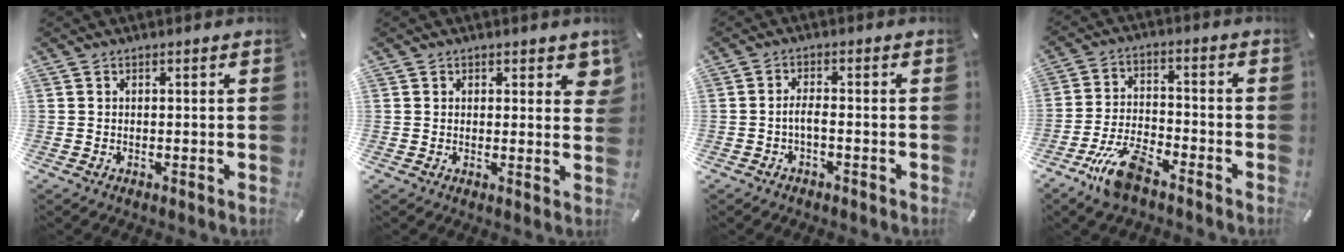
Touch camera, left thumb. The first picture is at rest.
{"total": 1.9, "force": [1.0, 1.2, 1.1], "torque": [0.002, -0.006, 0.012]}
{"total": 2.8, "force": [-1.3, 0.9, 2.3], "torque": [-0.047, 0.005, -0.026]}
{"total": 10.3, "force": [-7.2, 3.6, 6.4], "torque": [-0.135, 0.031, -0.137]}